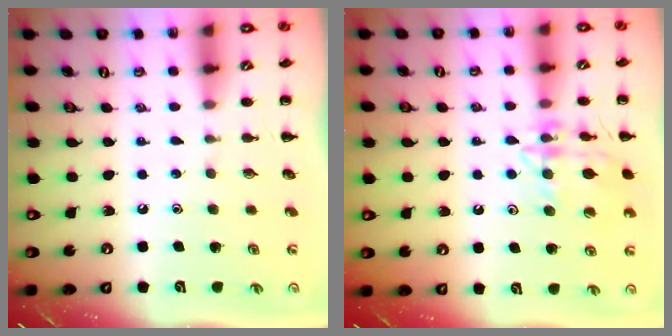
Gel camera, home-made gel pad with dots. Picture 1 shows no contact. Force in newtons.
{"total": 14.9, "press": 14.8, "slide": 1.2}